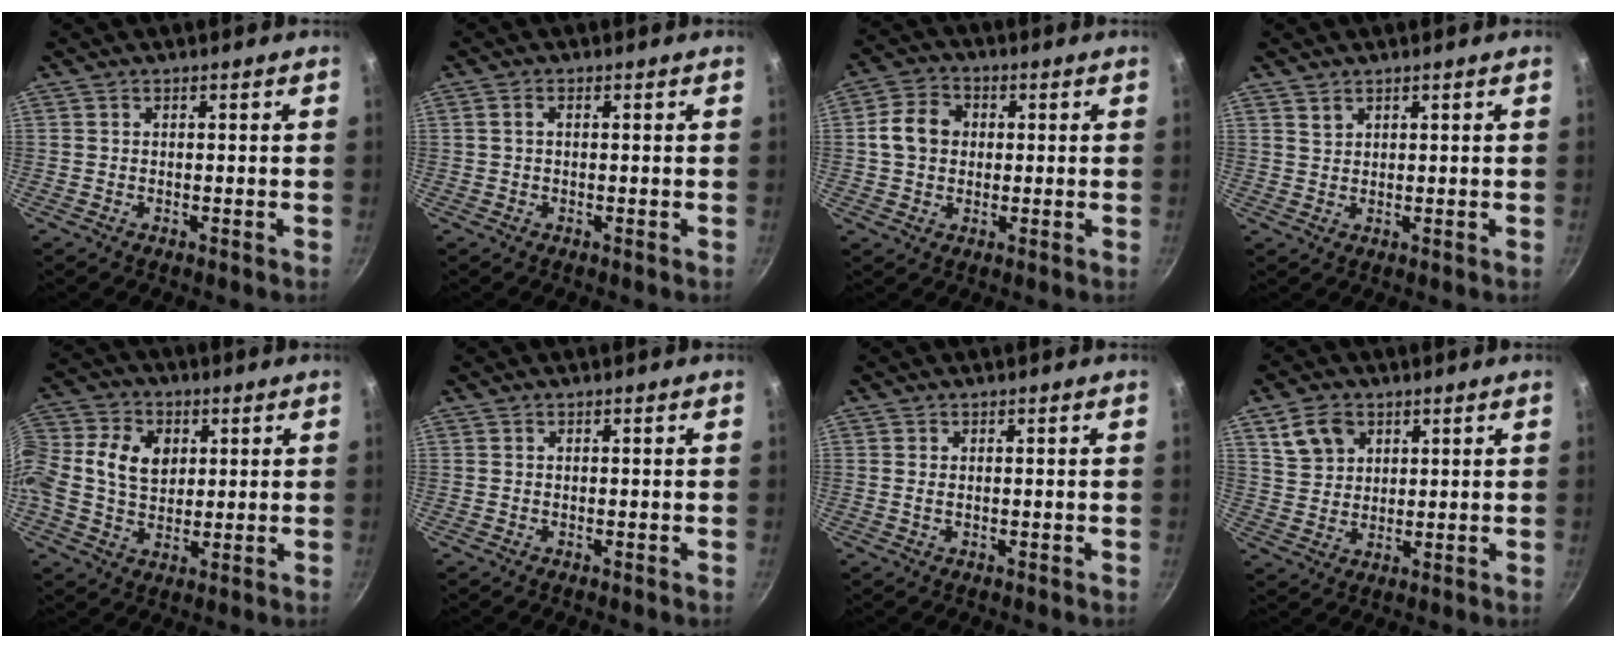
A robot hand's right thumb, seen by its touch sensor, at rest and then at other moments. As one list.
[{"total": 1.1, "force": [0.1, 0.6, 0.9], "torque": [-0.017, 0.005, 0.003]}, {"total": 7.8, "force": [0.7, 6.4, 4.4], "torque": [-0.058, 0.013, 0.001]}, {"total": 1.7, "force": [1.2, 1.1, 0.6], "torque": [-0.005, -0.002, 0.023]}, {"total": 16.7, "force": [2.7, 12.7, 10.5], "torque": [-0.227, 0.032, 0.040]}, {"total": 0.0}, {"total": 0.8, "force": [0.1, 0.5, 0.7], "torque": [-0.013, 0.000, 0.002]}, {"total": 7.2, "force": [3.5, 5.3, 3.4], "torque": [-0.045, -0.004, 0.071]}]